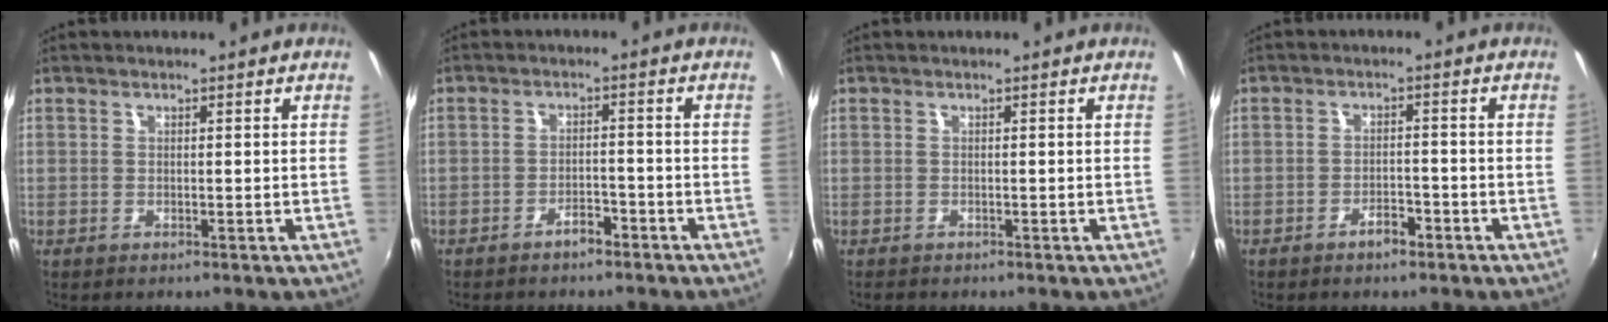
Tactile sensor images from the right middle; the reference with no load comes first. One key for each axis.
{"total": 3.1, "fx": -2.6, "fy": 1.2, "fz": 1.3, "tx": -0.031, "ty": 0.005, "tz": -0.035}
{"total": 0.7, "fx": -0.6, "fy": 0.4, "fz": 0.1, "tx": -0.005, "ty": -0.002, "tz": -0.012}
{"total": 3.1, "fx": -2.3, "fy": 1.3, "fz": 1.6, "tx": -0.035, "ty": 0.003, "tz": -0.033}